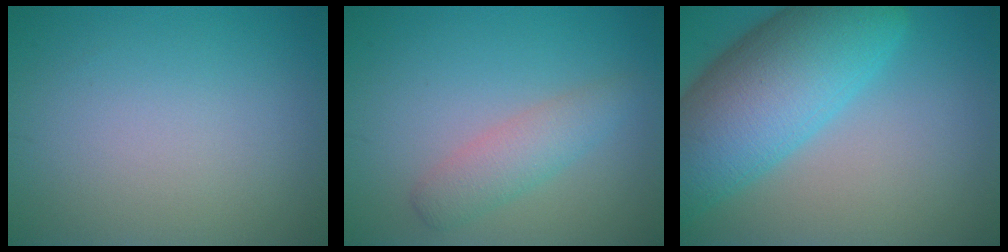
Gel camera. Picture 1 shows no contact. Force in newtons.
{"total": 2.8, "press": 2.8, "slide": 0.1}
{"total": 11.8, "press": 11.8, "slide": 0.3}